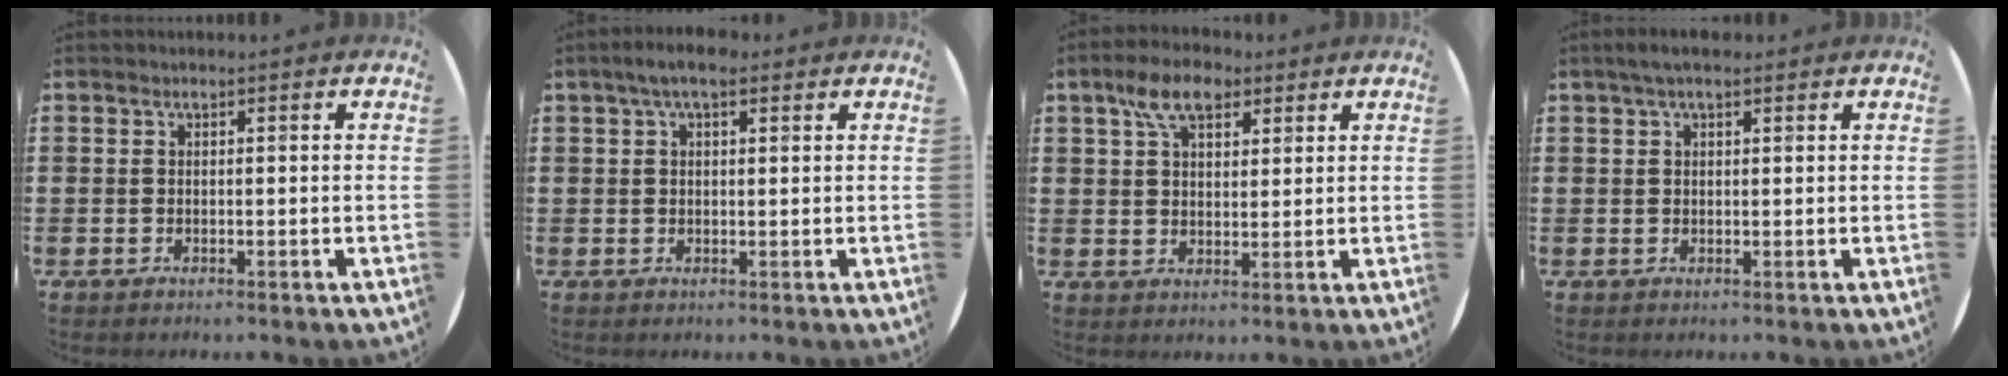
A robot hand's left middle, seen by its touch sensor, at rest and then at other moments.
{"total": 3.5, "force": [2.3, 1.2, 2.3], "torque": [-0.041, 0.006, 0.040]}
{"total": 6.7, "force": [4.3, 3.7, 3.6], "torque": [-0.061, 0.002, 0.074]}
{"total": 2.0, "force": [1.4, 0.6, 1.3], "torque": [-0.028, 0.006, 0.025]}